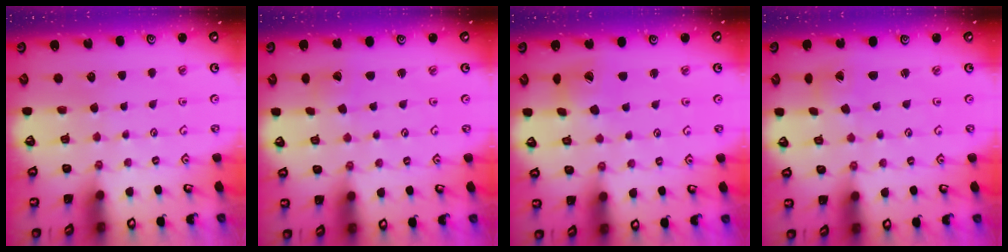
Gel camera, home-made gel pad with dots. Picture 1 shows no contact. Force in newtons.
{"total": 0.8, "press": 0.8, "slide": 0.0}
{"total": 8.7, "press": 8.6, "slide": 0.9}
{"total": 0.7, "press": 0.7, "slide": 0.1}